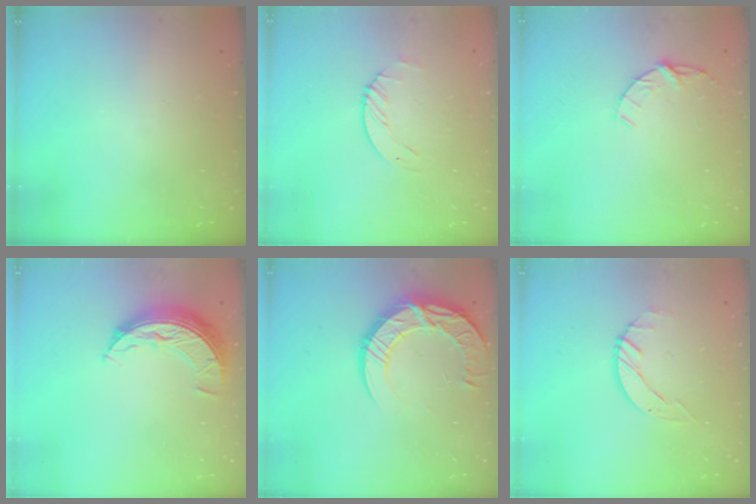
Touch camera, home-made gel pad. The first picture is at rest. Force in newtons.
{"total": 1.7, "press": 1.7, "slide": 0.2}
{"total": 4.5, "press": 4.5, "slide": 0.5}
{"total": 9.1, "press": 9.1, "slide": 0.6}
{"total": 18.4, "press": 18.4, "slide": 1.0}
{"total": 2.6, "press": 2.6, "slide": 0.3}